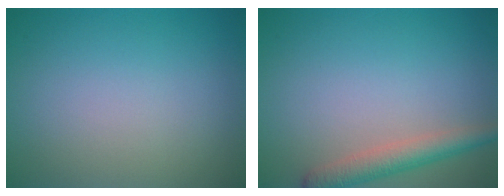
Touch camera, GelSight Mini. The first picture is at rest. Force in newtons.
{"total": 3.1, "press": 3.1, "slide": 0.2}